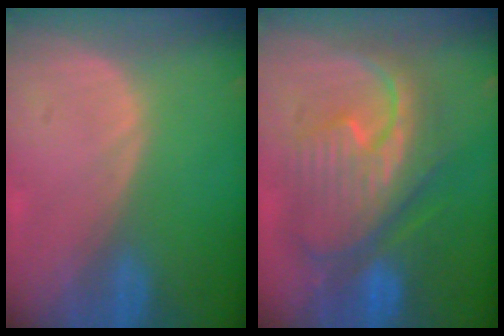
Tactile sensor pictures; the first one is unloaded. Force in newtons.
{"total": 12.0, "press": 11.9, "slide": 1.4}